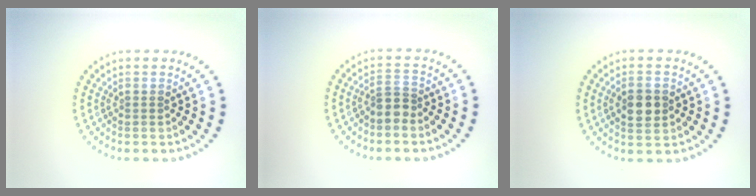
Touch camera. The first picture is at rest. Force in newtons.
{"total": 1.8, "press": 1.3, "slide": 1.2}
{"total": 3.1, "press": 3.1, "slide": 0.1}